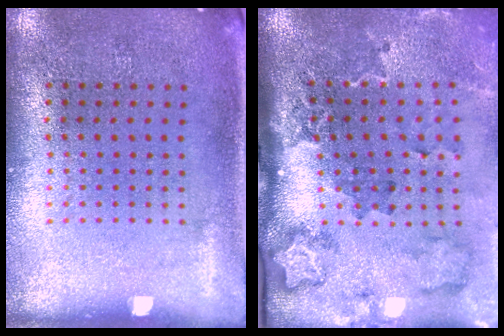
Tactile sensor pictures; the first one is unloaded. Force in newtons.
{"total": 2.5, "press": 2.0, "slide": 1.6}